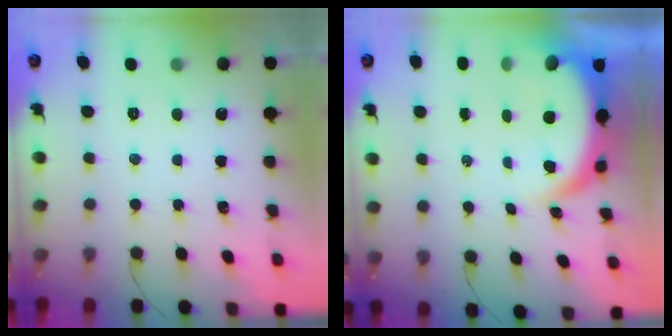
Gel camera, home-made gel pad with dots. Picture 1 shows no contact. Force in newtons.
{"total": 7.3, "press": 7.3, "slide": 0.8}